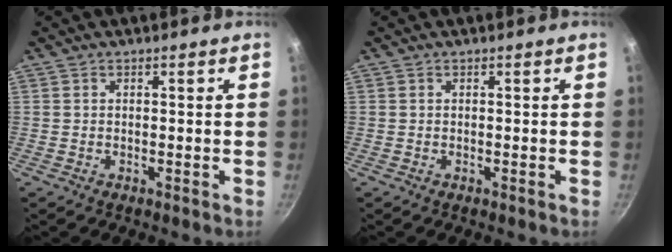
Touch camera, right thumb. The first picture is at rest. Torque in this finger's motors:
{"motor_torque": [-0.01, -0.03, -0.06, -0.11, 0.02]}